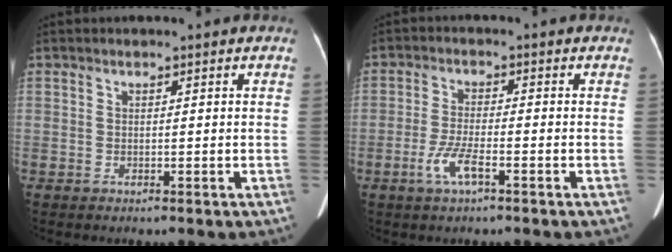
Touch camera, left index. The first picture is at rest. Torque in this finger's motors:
{"motor_torque": [0.64, 0.40, 0.26, 0.09]}